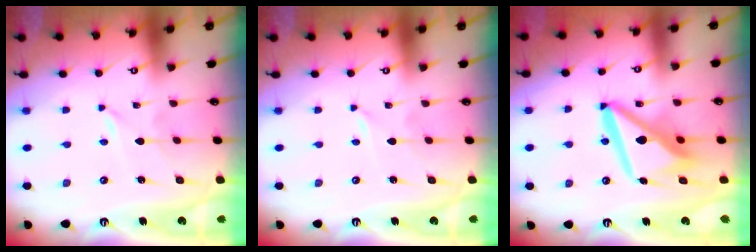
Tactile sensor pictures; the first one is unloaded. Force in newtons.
{"total": 0.0}
{"total": 14.1, "press": 14.0, "slide": 1.5}